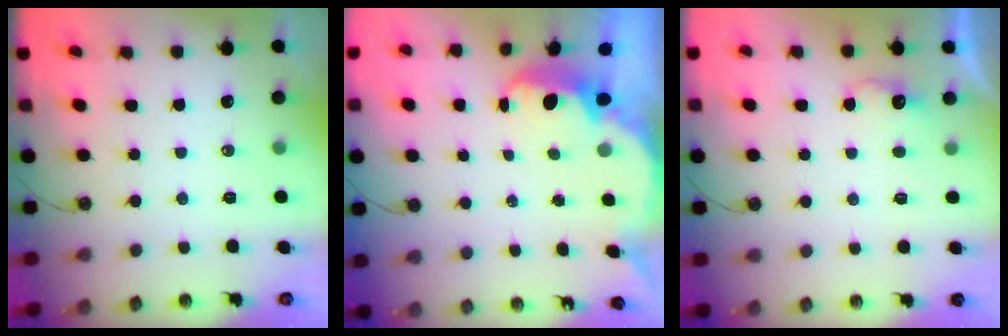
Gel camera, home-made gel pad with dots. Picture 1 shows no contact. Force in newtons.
{"total": 2.8, "press": 2.8, "slide": 0.6}
{"total": 3.3, "press": 3.2, "slide": 1.0}